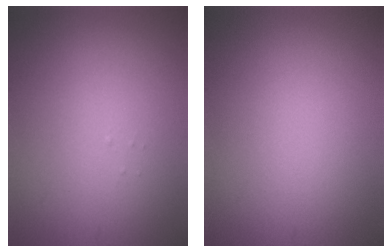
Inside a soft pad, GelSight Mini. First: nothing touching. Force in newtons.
{"total": 0.0}